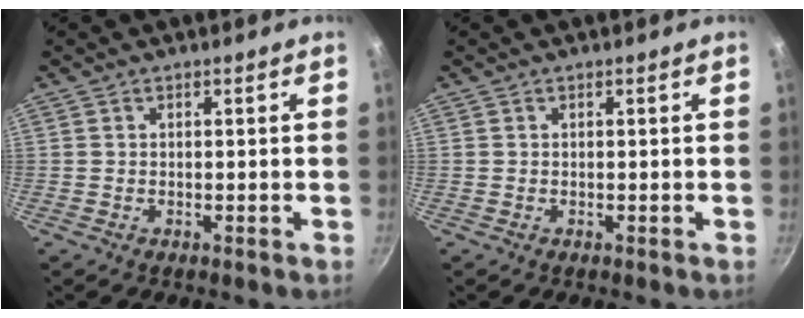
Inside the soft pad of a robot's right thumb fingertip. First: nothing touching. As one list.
[{"total": 0.0}]